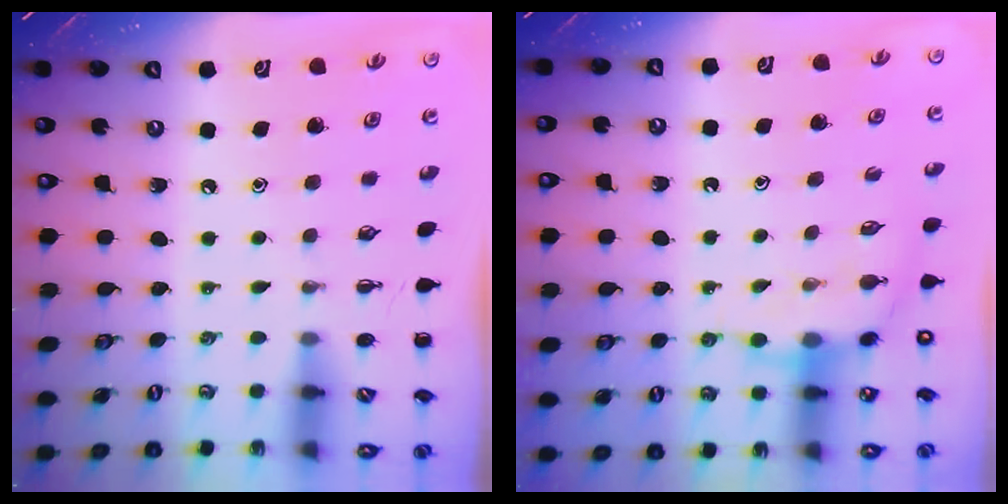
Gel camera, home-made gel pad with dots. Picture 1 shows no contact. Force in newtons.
{"total": 8.1, "press": 8.0, "slide": 0.5}